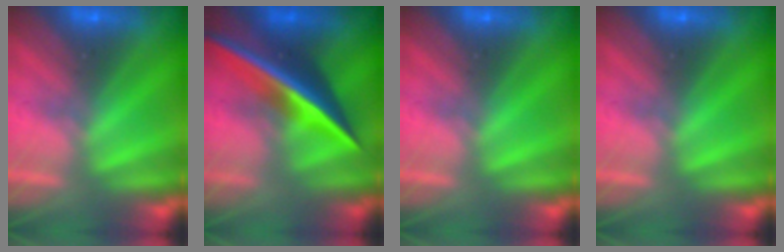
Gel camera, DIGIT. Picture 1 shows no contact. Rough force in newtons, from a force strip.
{"total": 2.6}
{"total": 0.0}
{"total": 0.0}